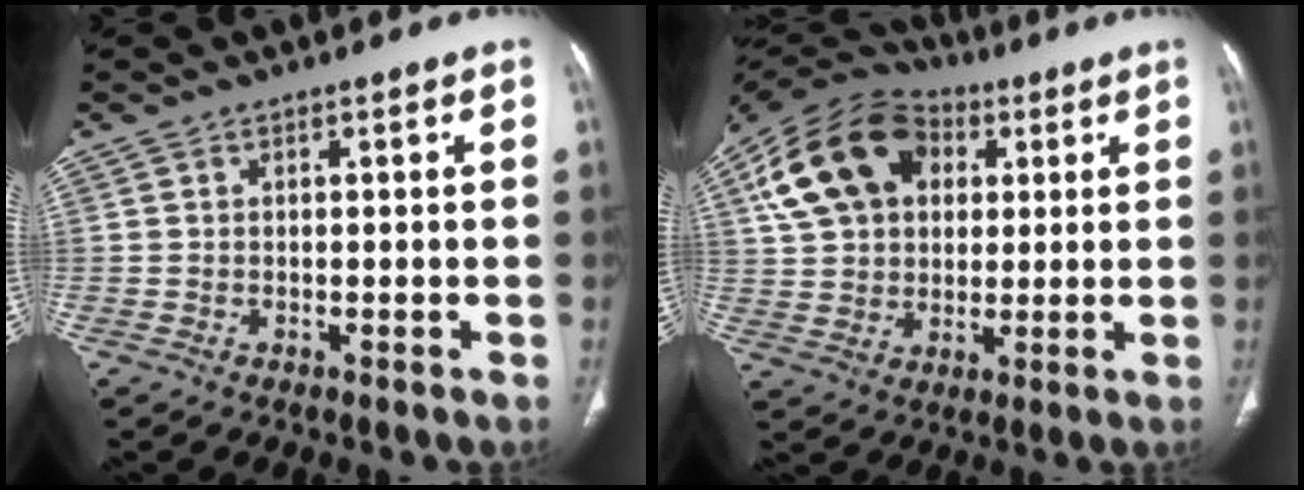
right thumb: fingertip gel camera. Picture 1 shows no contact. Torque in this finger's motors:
{"motor_torque": [-0.41, 3.09, 1.44, 0.52, 0.19]}